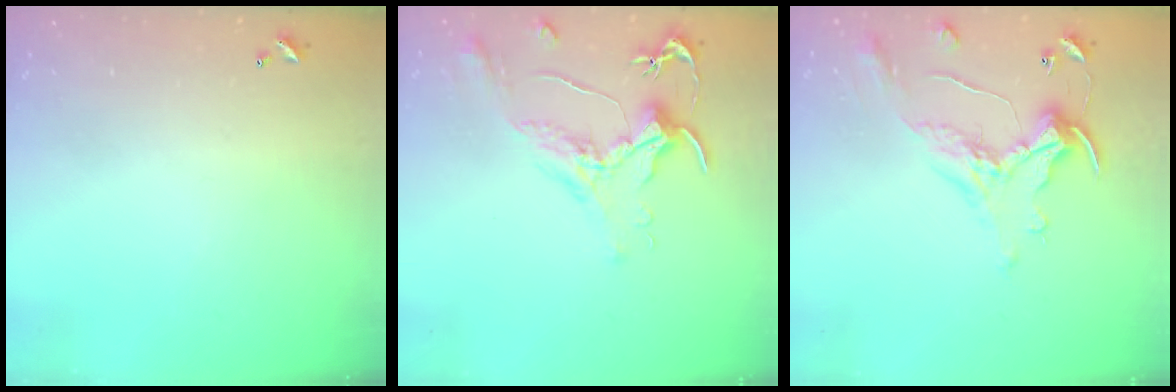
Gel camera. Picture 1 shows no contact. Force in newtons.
{"total": 1.6, "press": 1.5, "slide": 0.7}
{"total": 1.8, "press": 1.5, "slide": 1.1}